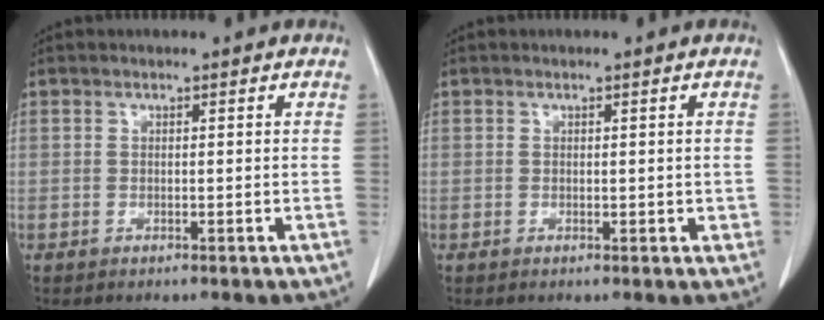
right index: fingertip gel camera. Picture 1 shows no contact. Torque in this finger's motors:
{"motor_torque": [-0.16, 0.34, 0.05, 0.05]}